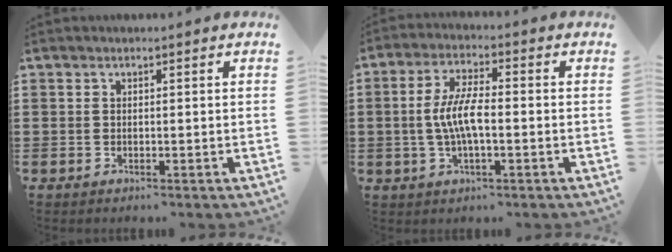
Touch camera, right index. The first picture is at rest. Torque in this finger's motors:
{"motor_torque": [0.98, 0.06, 0.81, 0.21]}